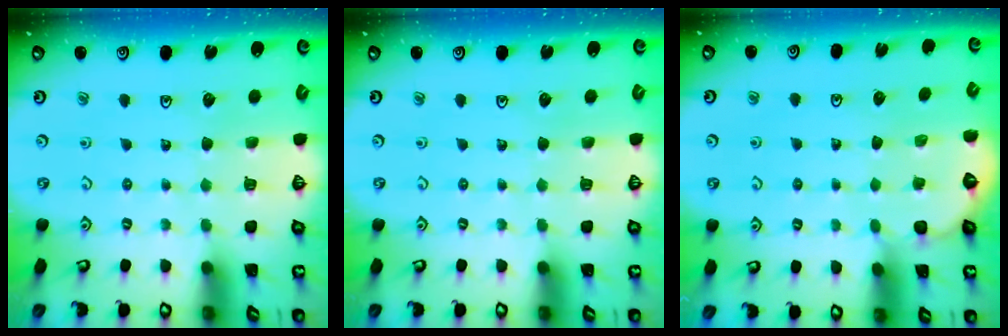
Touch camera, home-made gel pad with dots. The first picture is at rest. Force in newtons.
{"total": 0.0}
{"total": 2.0, "press": 2.0, "slide": 0.1}